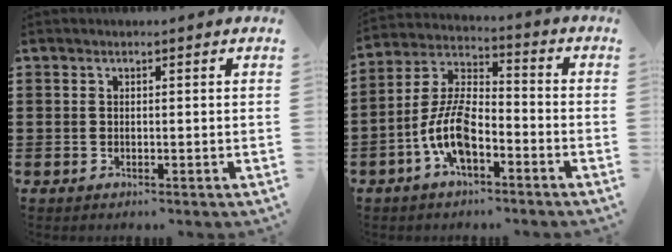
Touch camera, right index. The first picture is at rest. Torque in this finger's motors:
{"motor_torque": [2.14, 0.00, 0.75, 0.21]}